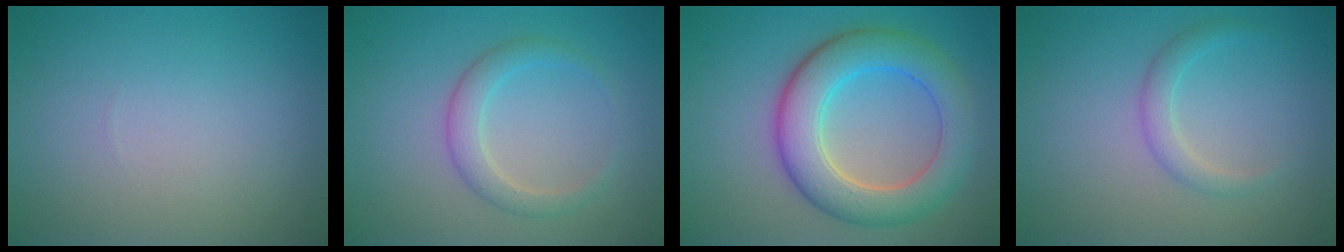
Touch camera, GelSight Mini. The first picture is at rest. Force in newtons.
{"total": 2.4, "press": 2.4, "slide": 0.1}
{"total": 7.3, "press": 7.3, "slide": 0.2}
{"total": 1.7, "press": 1.7, "slide": 0.1}